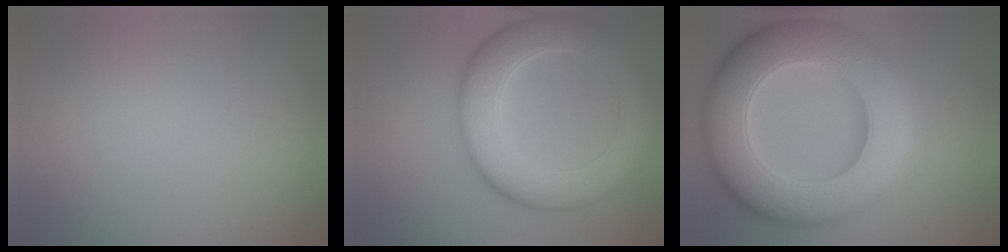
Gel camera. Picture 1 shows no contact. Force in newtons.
{"total": 7.9, "press": 7.9, "slide": 0.5}
{"total": 13.2, "press": 13.0, "slide": 2.1}